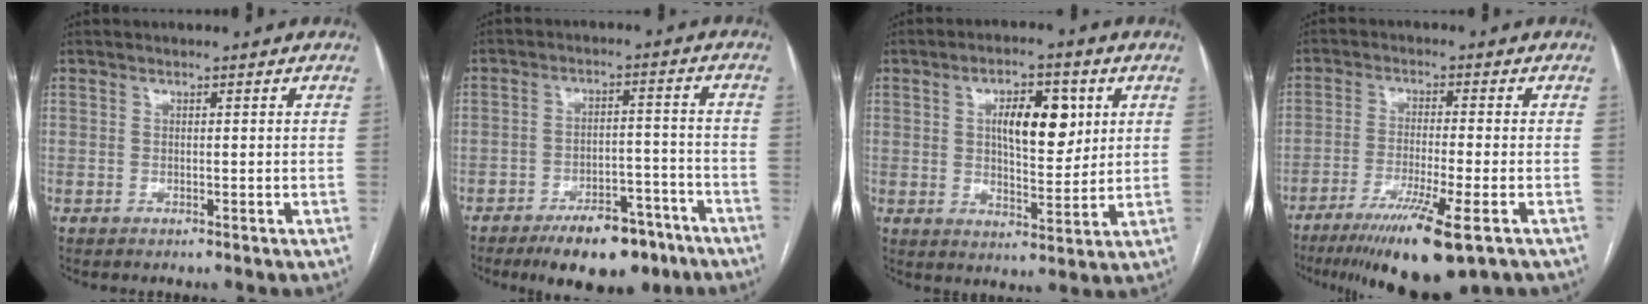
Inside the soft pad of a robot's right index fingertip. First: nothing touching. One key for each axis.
{"total": 11.1, "fx": -8.0, "fy": 4.6, "fz": 6.2, "tx": -0.077, "ty": 0.012, "tz": -0.120}
{"total": 9.4, "fx": 2.8, "fy": 3.8, "fz": 8.2, "tx": -0.127, "ty": 0.008, "tz": 0.049}
{"total": 12.0, "fx": -7.3, "fy": 0.6, "fz": 9.5, "tx": -0.159, "ty": -0.033, "tz": -0.115}